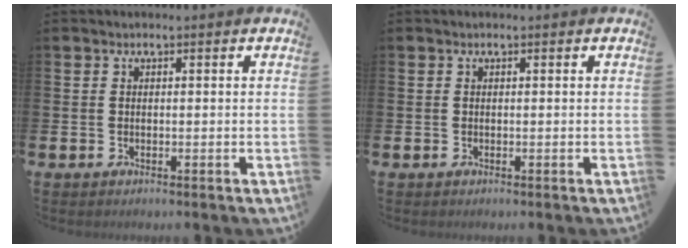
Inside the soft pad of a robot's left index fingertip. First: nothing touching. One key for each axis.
{"total": 0.0}